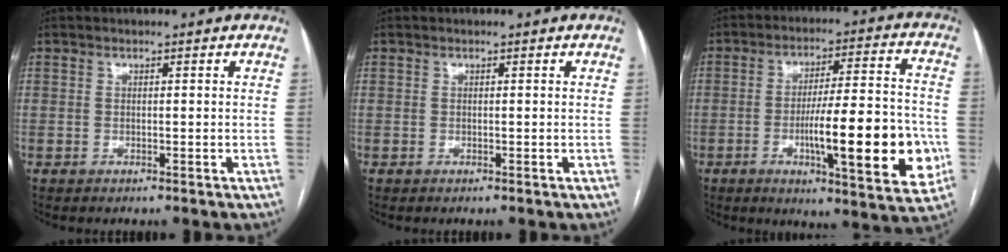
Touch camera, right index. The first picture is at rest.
{"total": 0.0}
{"total": 18.4, "force": [-4.6, 2.8, 17.6], "torque": [-0.240, 0.002, -0.060]}